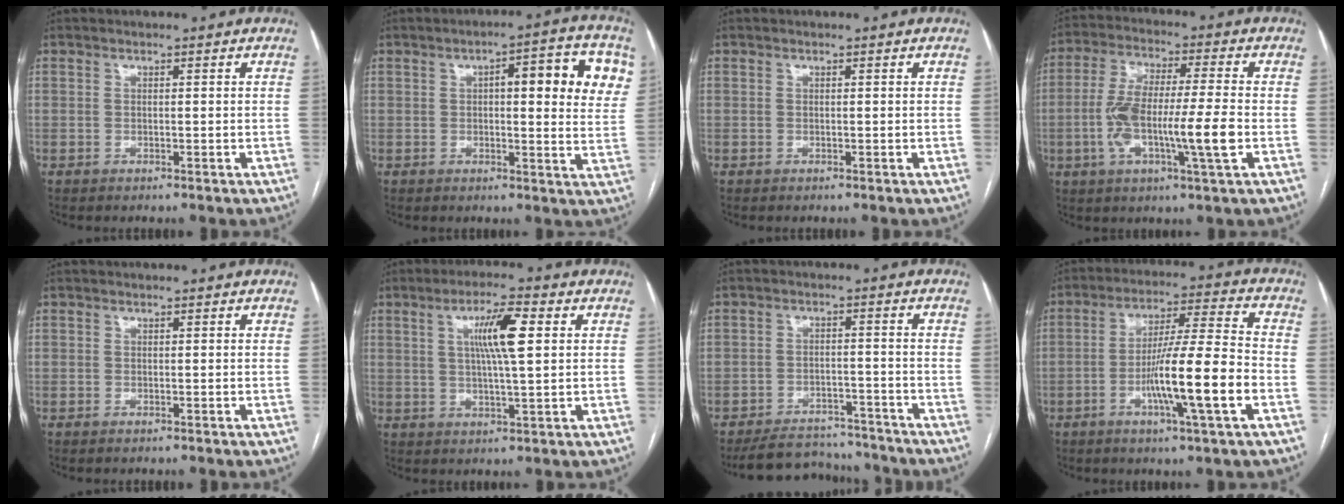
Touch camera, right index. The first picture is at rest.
{"total": 12.3, "force": [3.5, 2.9, 11.4], "torque": [-0.133, 0.021, 0.036]}
{"total": 0.0}
{"total": 12.9, "force": [-2.7, 1.0, 12.6], "torque": [-0.243, 0.003, -0.050]}
{"total": 0.0}
{"total": 8.0, "force": [2.1, 0.6, 7.7], "torque": [-0.140, 0.007, 0.037]}
{"total": 9.8, "force": [-9.3, 3.1, 1.0], "torque": [-0.004, 0.008, -0.134]}
{"total": 13.2, "force": [-4.0, -0.4, 12.5], "torque": [-0.219, -0.002, -0.071]}